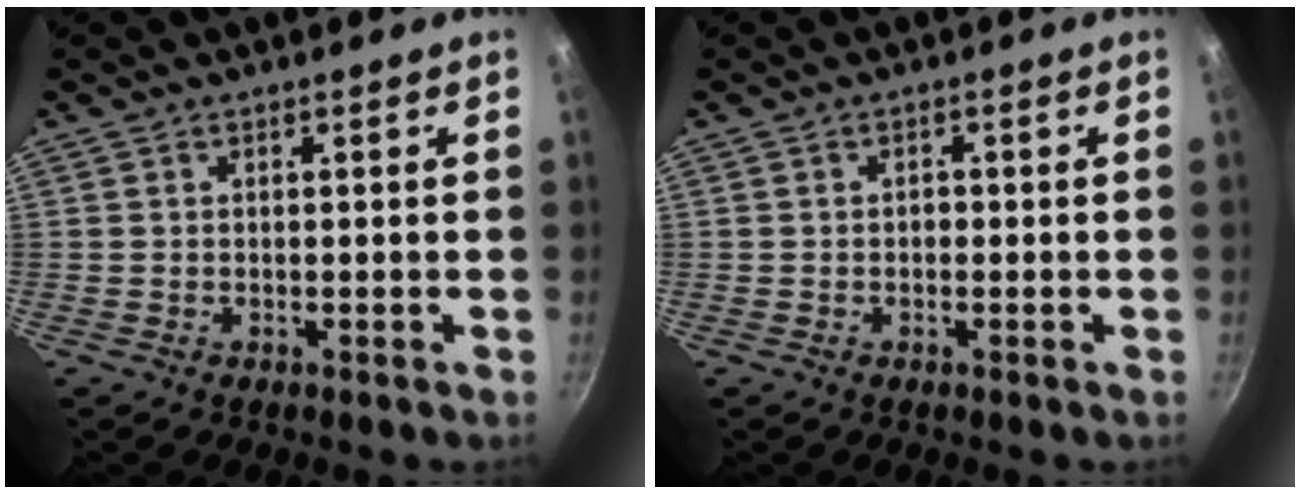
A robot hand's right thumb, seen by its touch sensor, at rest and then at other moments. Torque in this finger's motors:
{"motor_torque": [-0.29, 0.58, 0.45, -0.43, 0.06]}